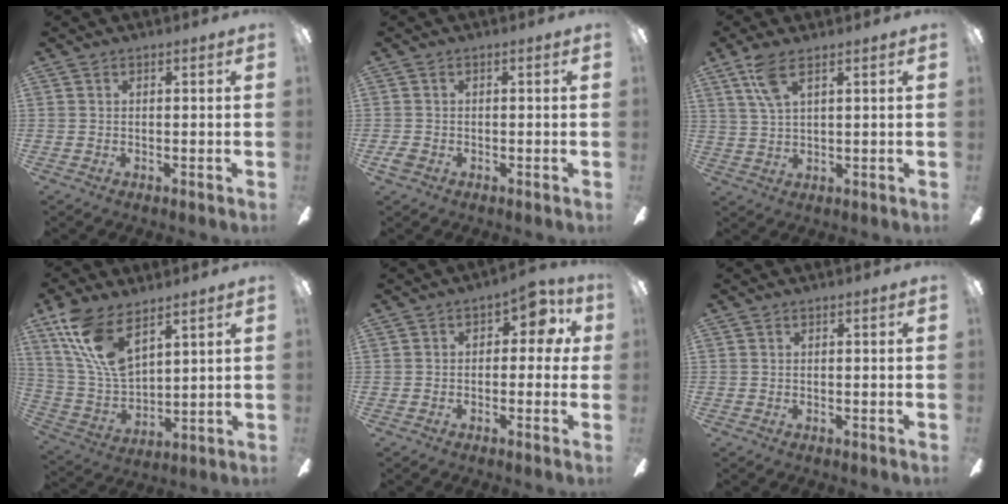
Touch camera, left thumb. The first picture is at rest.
{"total": 1.9, "force": [-0.7, 1.5, 1.0], "torque": [-0.023, 0.002, -0.015]}
{"total": 6.9, "force": [4.1, 2.5, 4.9], "torque": [-0.108, 0.001, 0.076]}
{"total": 15.5, "force": [9.7, 6.8, 10.1], "torque": [-0.231, -0.032, 0.180]}
{"total": 5.9, "force": [1.4, 3.8, 4.3], "torque": [-0.054, -0.003, 0.017]}
{"total": 0.0}